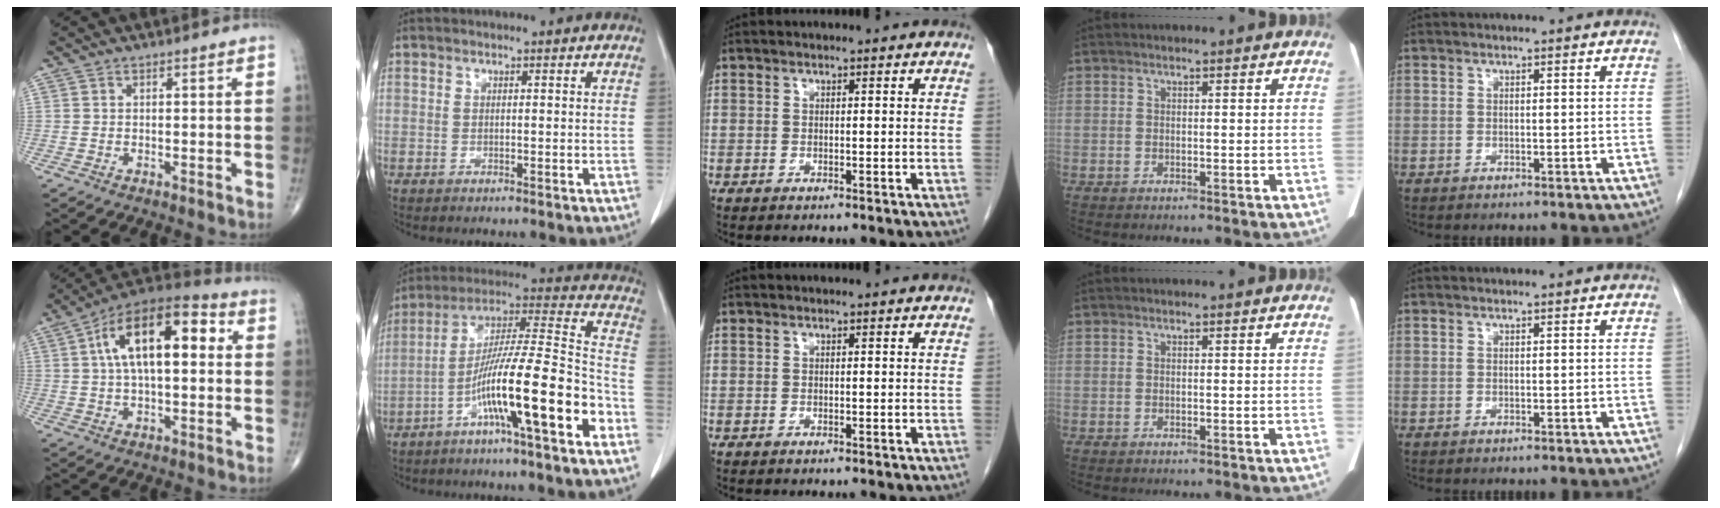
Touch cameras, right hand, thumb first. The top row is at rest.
{"thumb": {"total": 18.4, "force": [3.7, 8.8, 15.8], "torque": [-0.245, 0.033, 0.049]}, "index": {"total": 17.6, "force": [-8.0, 0.8, 15.7], "torque": [-0.264, 0.003, -0.138]}}